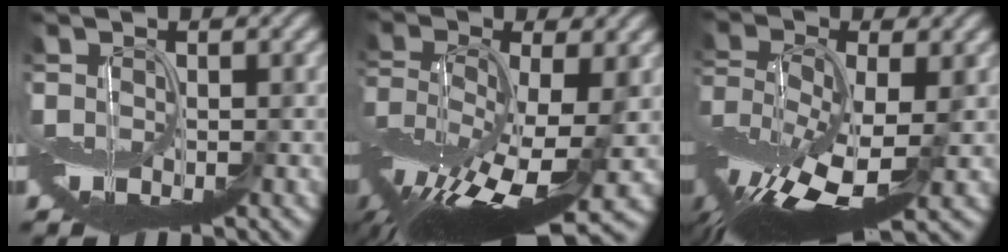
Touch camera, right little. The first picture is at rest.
{"total": 12.4, "force": [-4.7, 4.0, 10.8], "torque": [-0.228, -0.011, -0.074]}
{"total": 10.7, "force": [-3.7, 4.2, 9.1], "torque": [-0.200, -0.011, -0.075]}